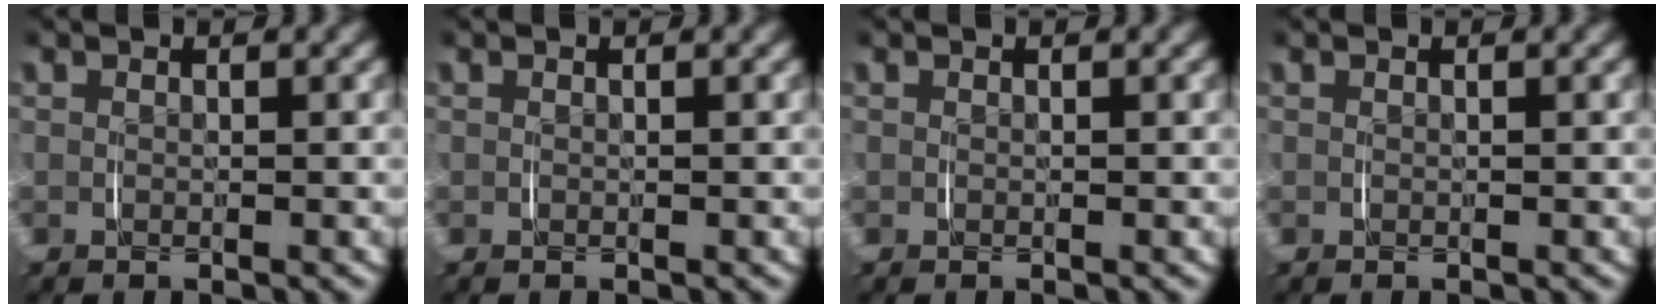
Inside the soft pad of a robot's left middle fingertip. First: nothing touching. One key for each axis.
{"total": 0.0}
{"total": 0.0}
{"total": 0.0}